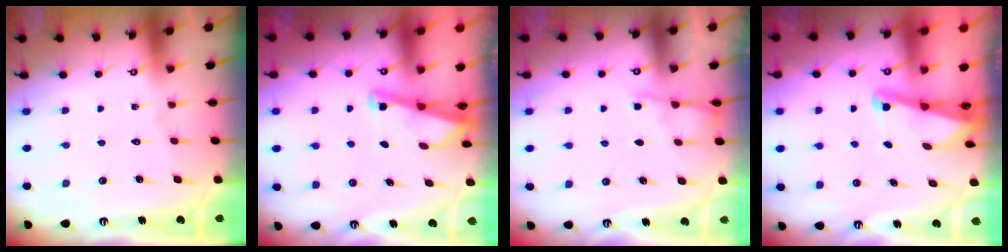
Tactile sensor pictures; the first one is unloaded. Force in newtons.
{"total": 3.0, "press": 3.0, "slide": 0.3}
{"total": 3.3, "press": 3.2, "slide": 0.5}
{"total": 2.2, "press": 2.2, "slide": 0.3}